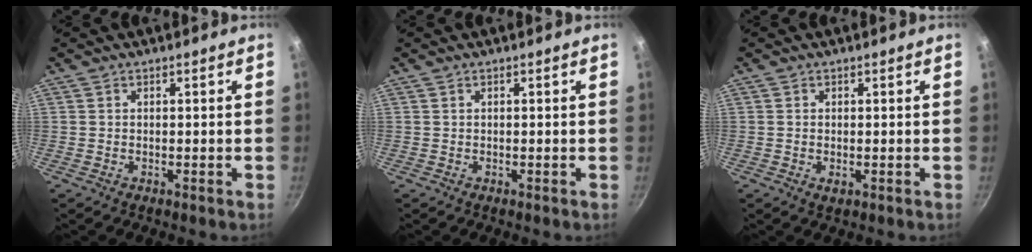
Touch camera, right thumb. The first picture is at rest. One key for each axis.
{"total": 0.0}
{"total": 1.4, "fx": -0.2, "fy": 0.8, "fz": 1.1, "tx": -0.019, "ty": -0.002, "tz": -0.003}